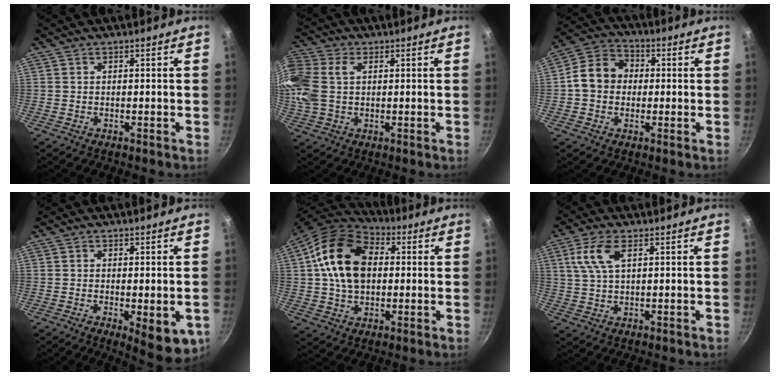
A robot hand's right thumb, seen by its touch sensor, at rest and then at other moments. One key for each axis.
{"total": 16.4, "fx": 3.1, "fy": 11.9, "fz": 10.9, "tx": -0.268, "ty": 0.031, "tz": 0.055}
{"total": 9.7, "fx": 0.1, "fy": 8.1, "fz": 5.3, "tx": -0.062, "ty": 0.022, "tz": -0.020}
{"total": 8.5, "fx": -2.5, "fy": 3.0, "fz": 7.5, "tx": -0.075, "ty": -0.002, "tz": -0.024}
{"total": 16.8, "fx": 2.5, "fy": 11.8, "fz": 11.8, "tx": -0.182, "ty": 0.016, "tz": 0.030}
{"total": 6.5, "fx": 2.4, "fy": 3.0, "fz": 5.3, "tx": -0.111, "ty": 0.006, "tz": 0.049}